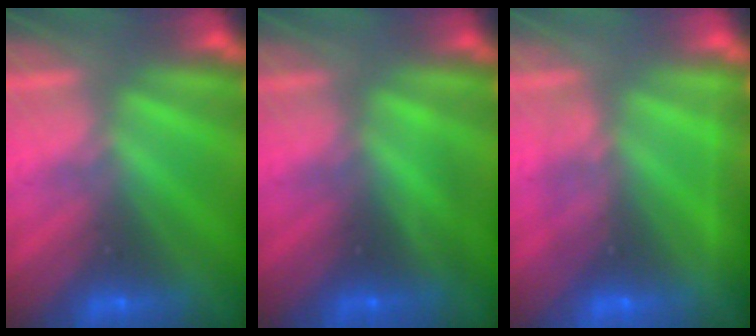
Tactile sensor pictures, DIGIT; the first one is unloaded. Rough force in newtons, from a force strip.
{"total": 1.6}
{"total": 2.2}